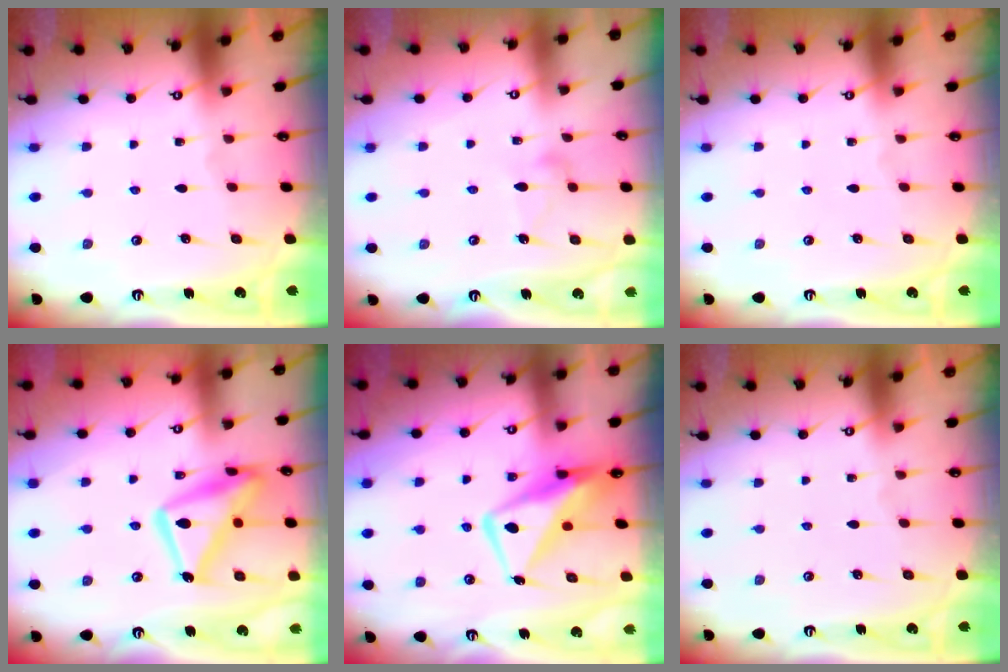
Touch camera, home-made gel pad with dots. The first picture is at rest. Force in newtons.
{"total": 8.2, "press": 8.2, "slide": 0.3}
{"total": 0.0}
{"total": 17.0, "press": 17.0, "slide": 1.4}
{"total": 11.0, "press": 10.9, "slide": 1.0}
{"total": 0.0}